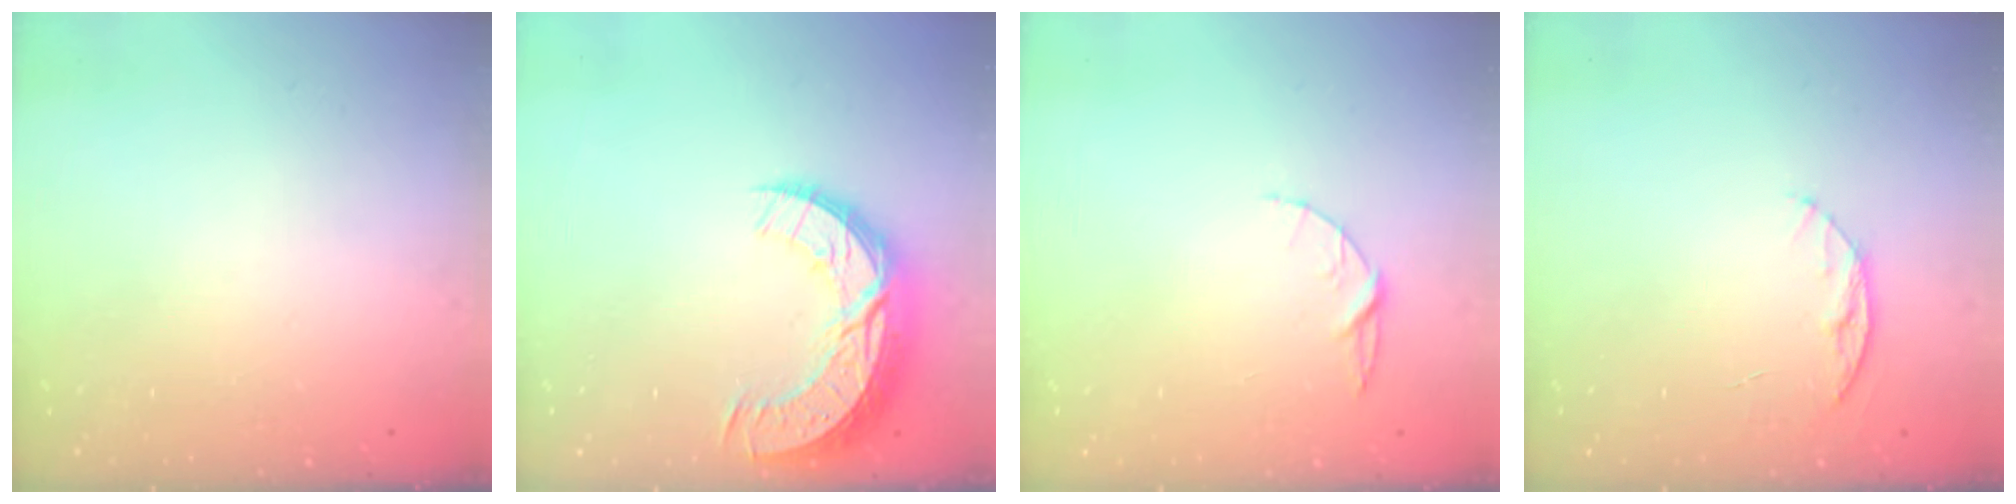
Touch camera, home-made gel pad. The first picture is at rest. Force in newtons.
{"total": 12.6, "press": 12.6, "slide": 0.8}
{"total": 5.1, "press": 5.1, "slide": 0.4}
{"total": 5.6, "press": 5.6, "slide": 0.6}